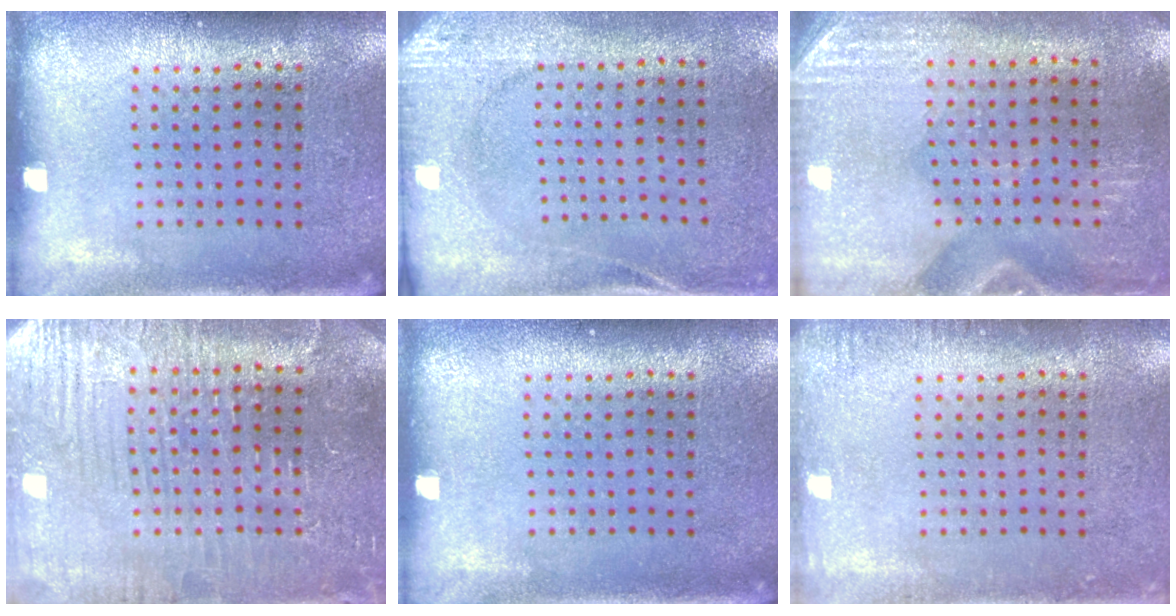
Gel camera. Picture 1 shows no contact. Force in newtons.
{"total": 2.7, "press": 2.1, "slide": 1.7}
{"total": 2.8, "press": 2.5, "slide": 1.3}
{"total": 4.2, "press": 4.0, "slide": 1.0}
{"total": 0.0}
{"total": 1.3, "press": 1.2, "slide": 0.2}